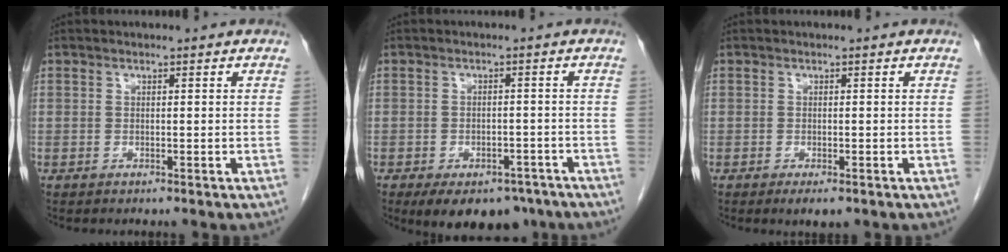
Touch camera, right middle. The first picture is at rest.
{"total": 11.0, "force": [-7.6, 6.1, 5.1], "torque": [-0.079, 0.003, -0.103]}
{"total": 2.2, "force": [-1.3, 0.7, 1.6], "torque": [-0.020, -0.003, -0.016]}